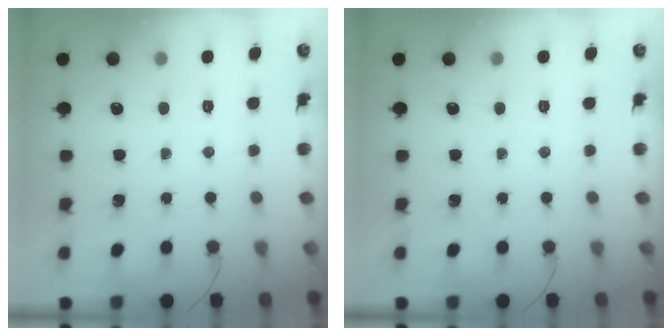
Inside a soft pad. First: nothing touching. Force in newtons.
{"total": 0.0}